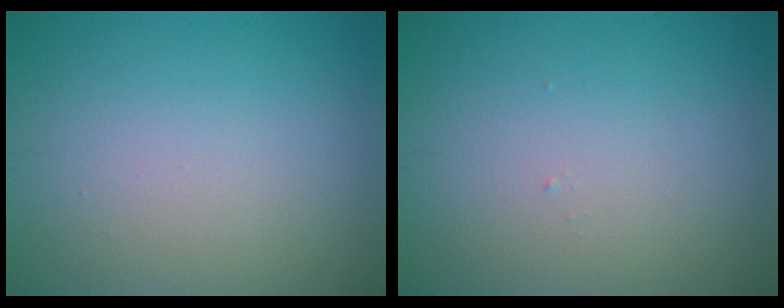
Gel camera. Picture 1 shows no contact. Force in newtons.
{"total": 0.0}